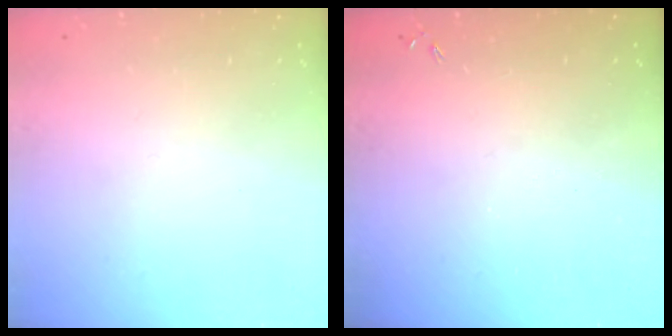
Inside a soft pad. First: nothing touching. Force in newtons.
{"total": 0.0}